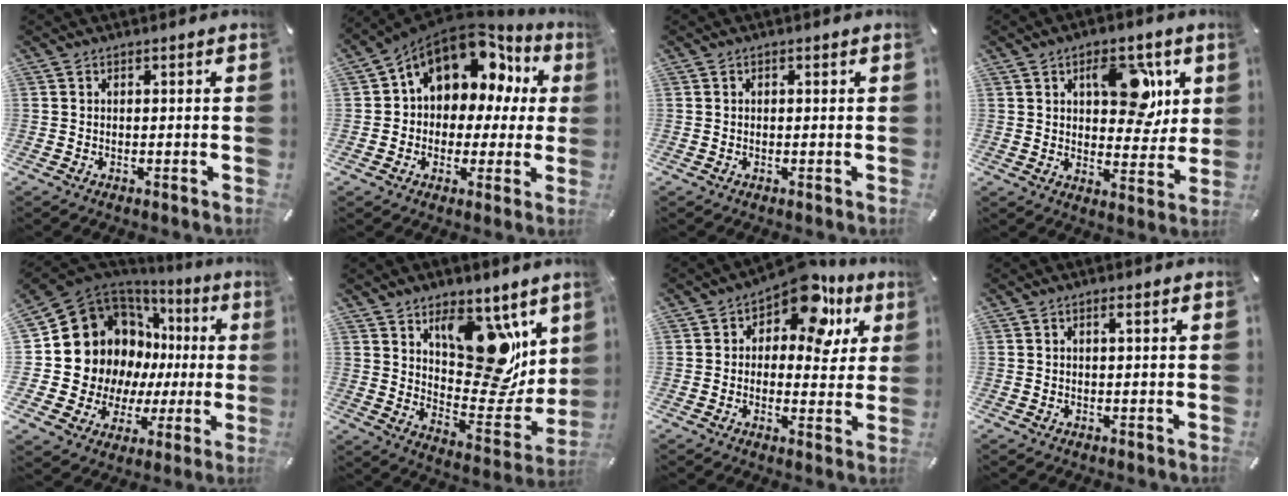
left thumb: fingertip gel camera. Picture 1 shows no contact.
{"total": 13.9, "force": [7.1, 9.7, 7.1], "torque": [-0.113, -0.050, 0.124]}
{"total": 0.6, "force": [0.1, 0.5, 0.3], "torque": [-0.006, 0.003, 0.001]}
{"total": 13.2, "force": [4.8, 7.8, 9.4], "torque": [-0.115, -0.009, 0.079]}
{"total": 17.1, "force": [4.5, 14.5, 8.0], "torque": [-0.151, -0.053, 0.107]}
{"total": 17.4, "force": [9.4, 10.3, 10.3], "torque": [-0.109, -0.089, 0.168]}
{"total": 13.1, "force": [7.2, 7.5, 8.0], "torque": [-0.104, -0.045, 0.124]}
{"total": 1.5, "force": [0.5, 0.4, 1.3], "torque": [-0.026, 0.003, 0.008]}